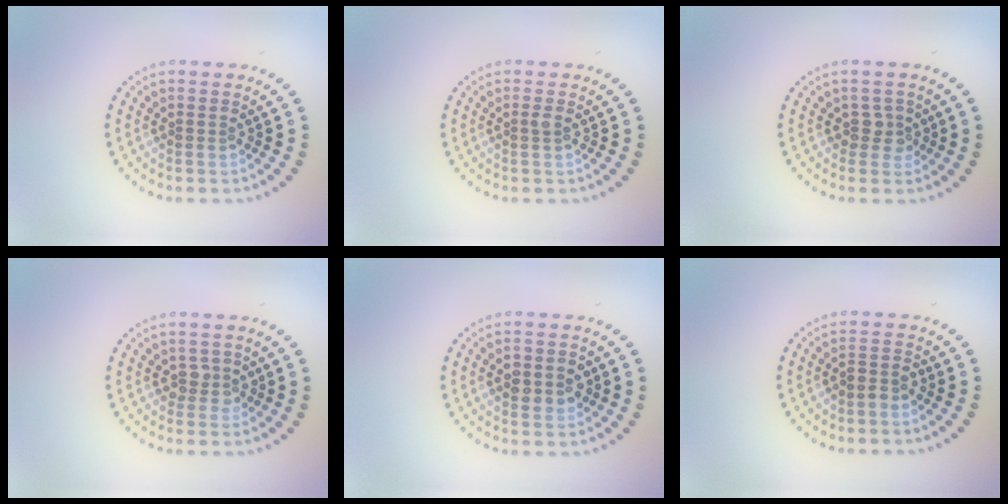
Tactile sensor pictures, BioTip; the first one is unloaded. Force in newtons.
{"total": 0.7, "press": 0.5, "slide": 0.5}
{"total": 1.6, "press": 1.3, "slide": 0.9}
{"total": 1.5, "press": 1.2, "slide": 0.9}
{"total": 2.7, "press": 2.7, "slide": 0.1}
{"total": 1.5, "press": 1.2, "slide": 0.8}